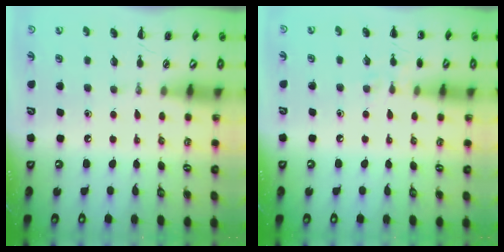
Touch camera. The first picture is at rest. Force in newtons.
{"total": 5.9, "press": 5.6, "slide": 1.8}